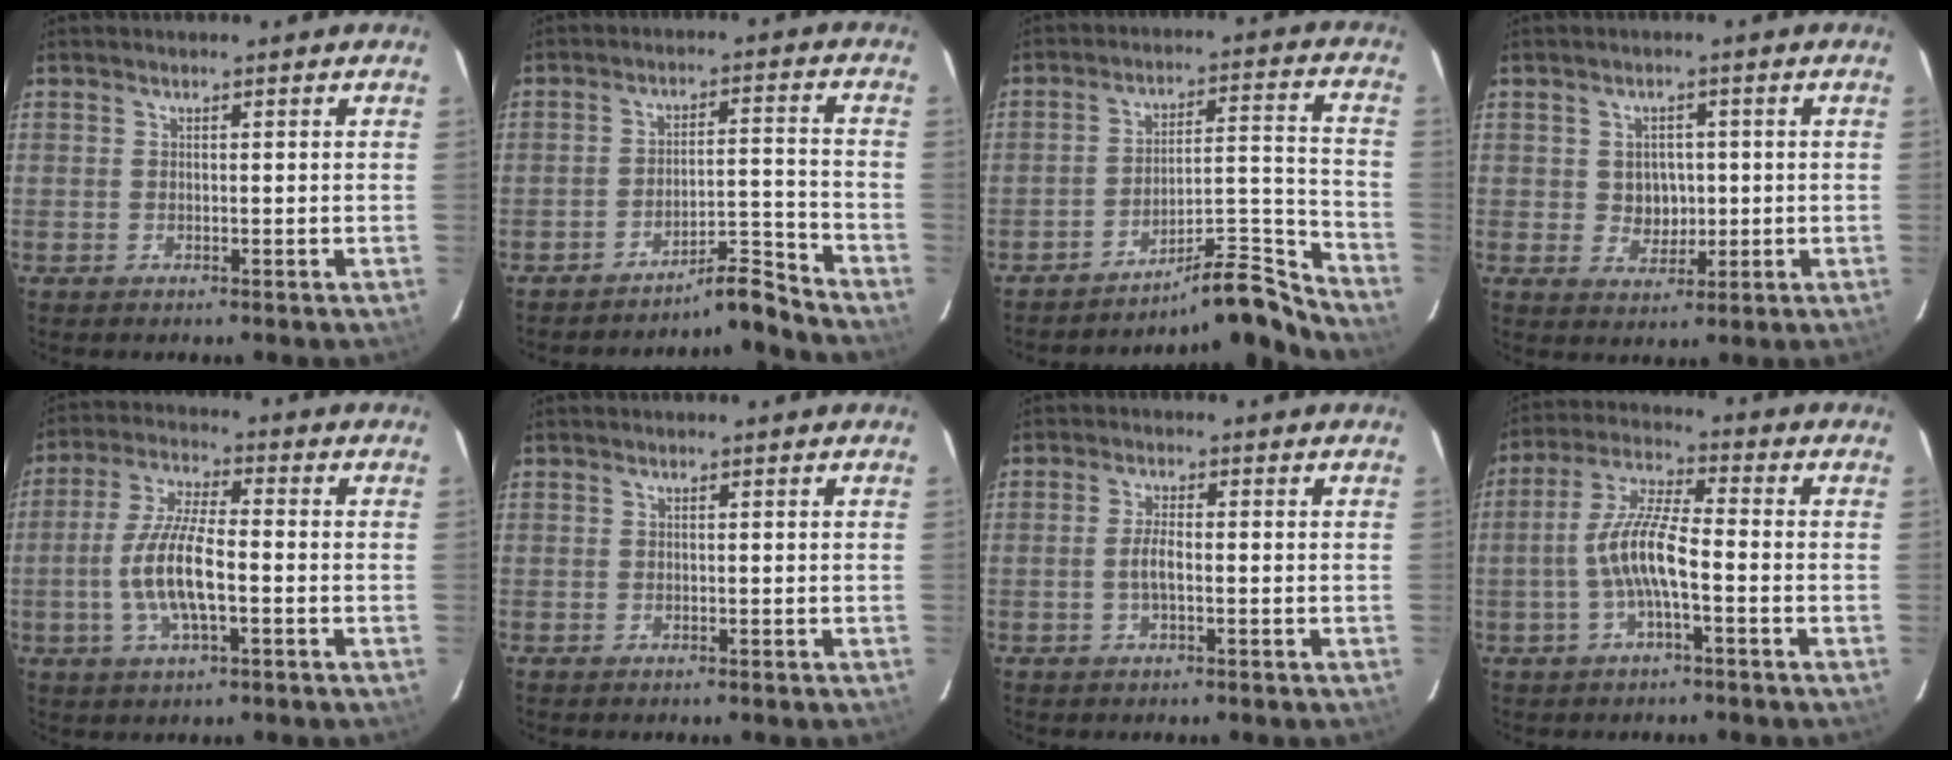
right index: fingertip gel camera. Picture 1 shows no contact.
{"total": 7.0, "force": [-6.9, -1.1, 0.5], "torque": [-0.016, 0.029, -0.113]}
{"total": 13.3, "force": [-13.1, -0.7, 2.0], "torque": [-0.026, 0.044, -0.200]}
{"total": 4.5, "force": [0.1, 4.1, 1.8], "torque": [-0.032, 0.006, 0.010]}
{"total": 10.4, "force": [-2.5, 2.9, 9.6], "torque": [-0.197, 0.000, -0.049]}
{"total": 0.0}
{"total": 2.7, "force": [-0.7, 0.7, 2.5], "torque": [-0.052, 0.000, -0.012]}
{"total": 9.1, "force": [-2.4, 1.8, 8.5], "torque": [-0.185, 0.011, -0.048]}